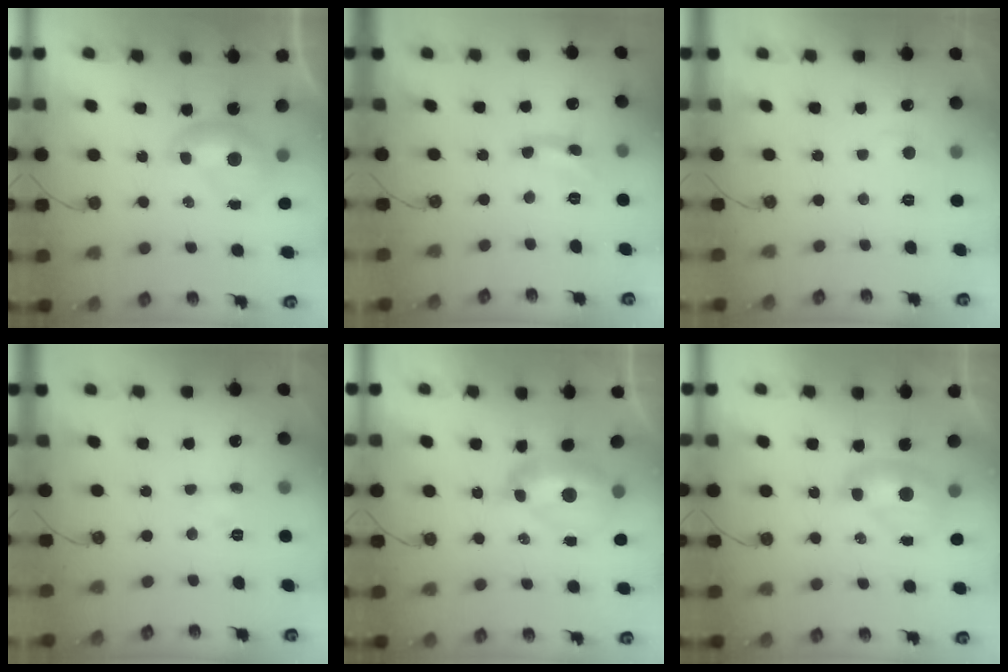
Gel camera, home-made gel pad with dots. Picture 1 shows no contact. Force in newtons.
{"total": 1.3, "press": 1.3, "slide": 0.1}
{"total": 0.7, "press": 0.2, "slide": 0.7}
{"total": 2.0, "press": 2.0, "slide": 0.4}
{"total": 4.8, "press": 4.7, "slide": 0.8}
{"total": 2.0, "press": 2.0, "slide": 0.4}